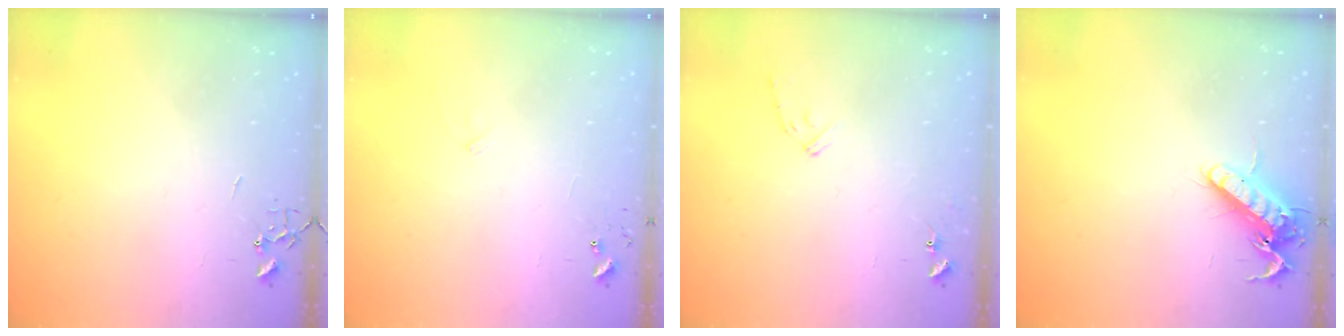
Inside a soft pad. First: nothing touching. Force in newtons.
{"total": 5.8, "press": 5.8, "slide": 0.5}
{"total": 8.2, "press": 8.2, "slide": 0.3}
{"total": 13.5, "press": 13.3, "slide": 1.9}